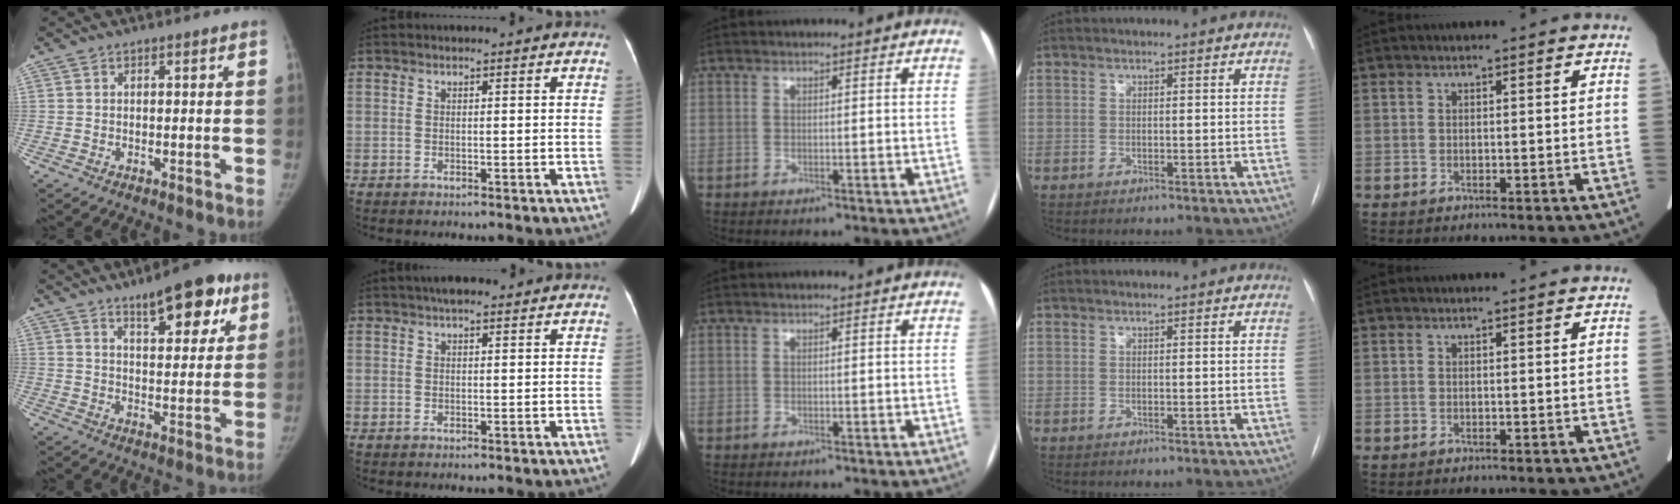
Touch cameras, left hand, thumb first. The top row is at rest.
{"thumb": {"total": 12.6, "force": [7.6, 4.6, 8.9], "torque": [-0.090, -0.032, 0.108]}, "index": {"total": 3.1, "force": [2.3, 1.0, 1.8], "torque": [-0.028, 0.018, 0.033]}}